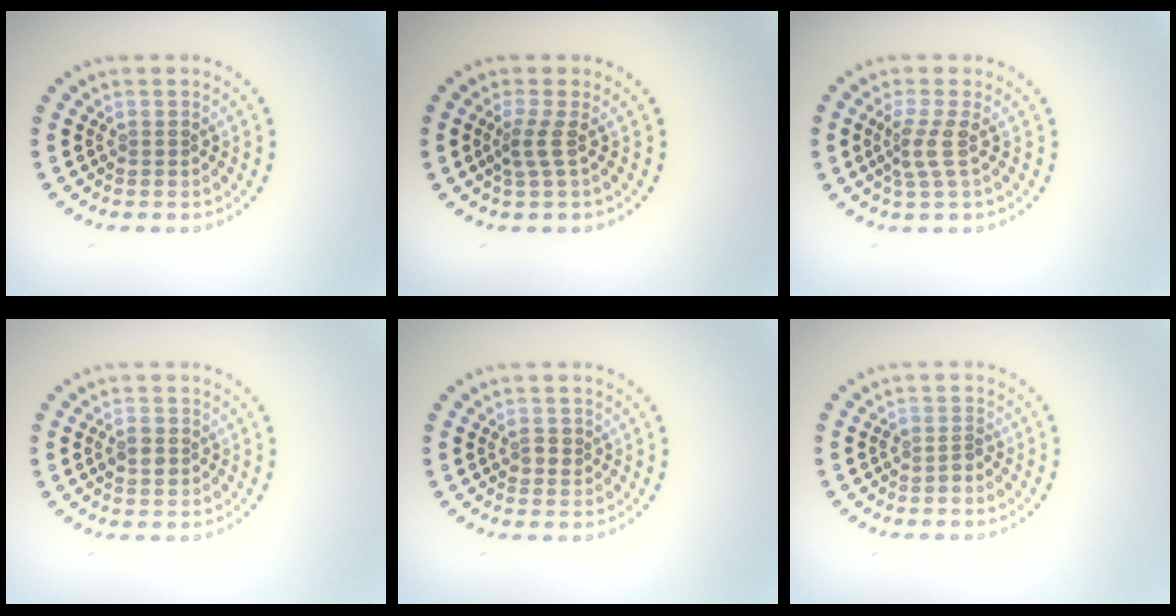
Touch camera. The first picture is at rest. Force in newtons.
{"total": 1.8, "press": 1.2, "slide": 1.4}
{"total": 2.3, "press": 1.6, "slide": 1.6}
{"total": 2.1, "press": 2.1, "slide": 0.1}
{"total": 1.2, "press": 1.2, "slide": 0.1}
{"total": 1.1, "press": 0.9, "slide": 0.7}